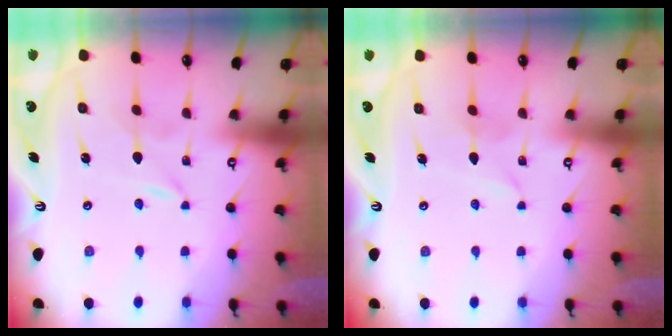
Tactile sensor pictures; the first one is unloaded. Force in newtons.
{"total": 2.6, "press": 2.6, "slide": 0.4}